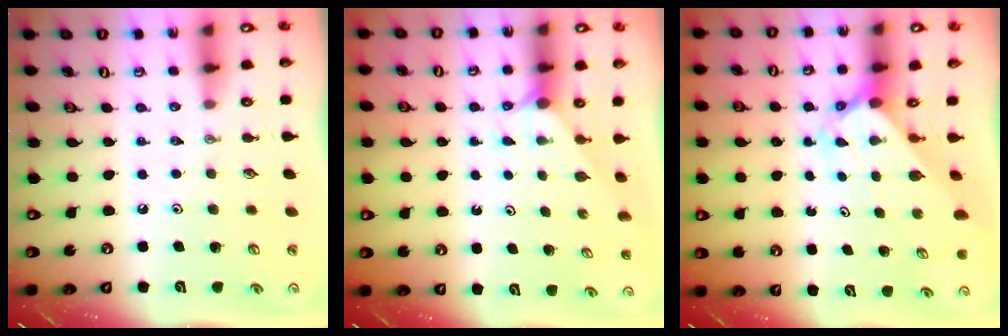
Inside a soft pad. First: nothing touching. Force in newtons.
{"total": 1.7, "press": 1.7, "slide": 0.2}
{"total": 2.2, "press": 2.2, "slide": 0.2}